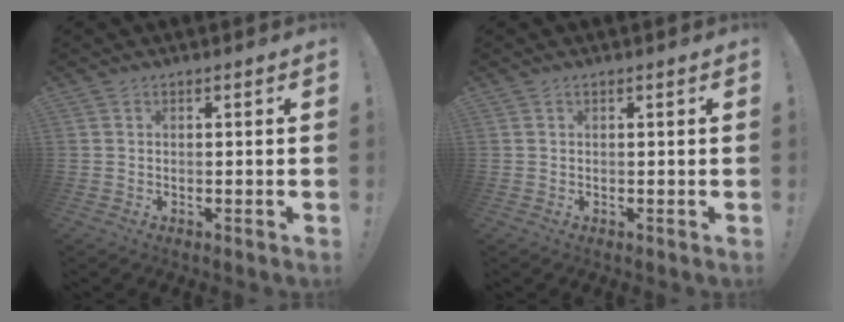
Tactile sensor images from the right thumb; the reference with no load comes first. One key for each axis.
{"total": 0.0}